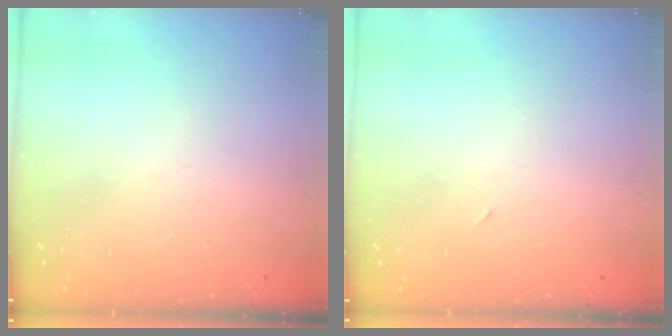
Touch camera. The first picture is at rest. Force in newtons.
{"total": 2.9, "press": 2.9, "slide": 0.7}